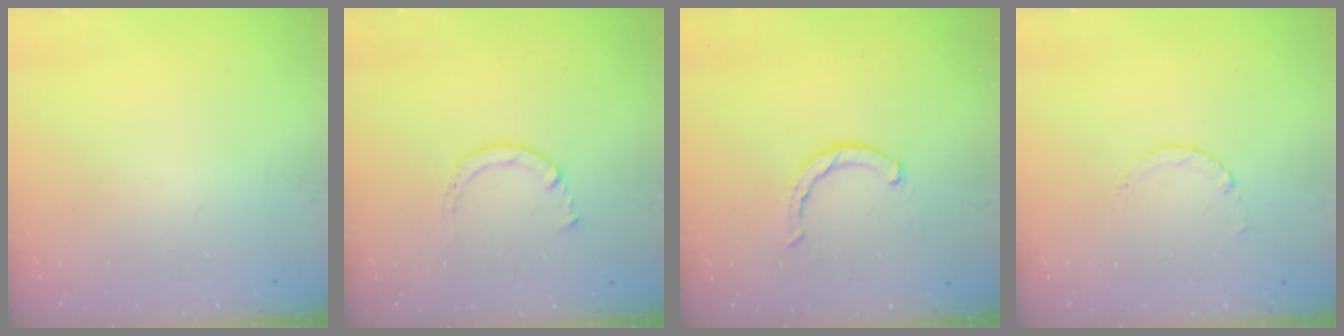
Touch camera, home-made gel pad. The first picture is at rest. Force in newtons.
{"total": 2.0, "press": 1.9, "slide": 0.3}
{"total": 1.5, "press": 1.5, "slide": 0.3}
{"total": 2.3, "press": 2.3, "slide": 0.3}